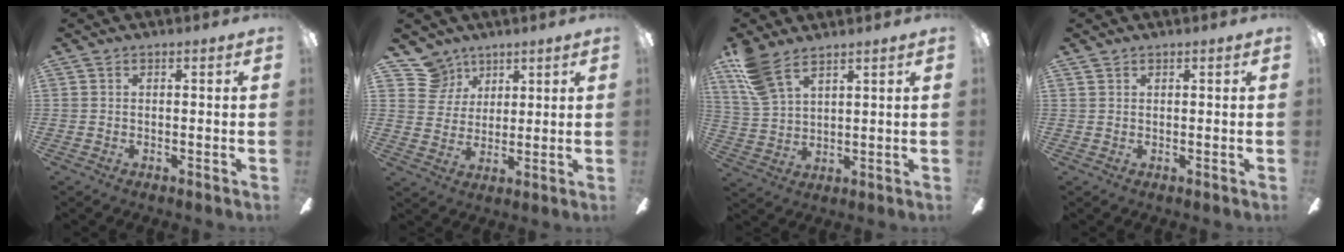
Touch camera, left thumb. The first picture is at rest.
{"total": 9.4, "force": [6.5, 6.6, 1.0], "torque": [-0.029, -0.036, 0.128]}
{"total": 9.4, "force": [7.2, 3.2, 5.1], "torque": [-0.125, -0.027, 0.139]}
{"total": 0.7, "force": [0.5, 0.4, 0.1], "torque": [-0.002, 0.002, 0.010]}